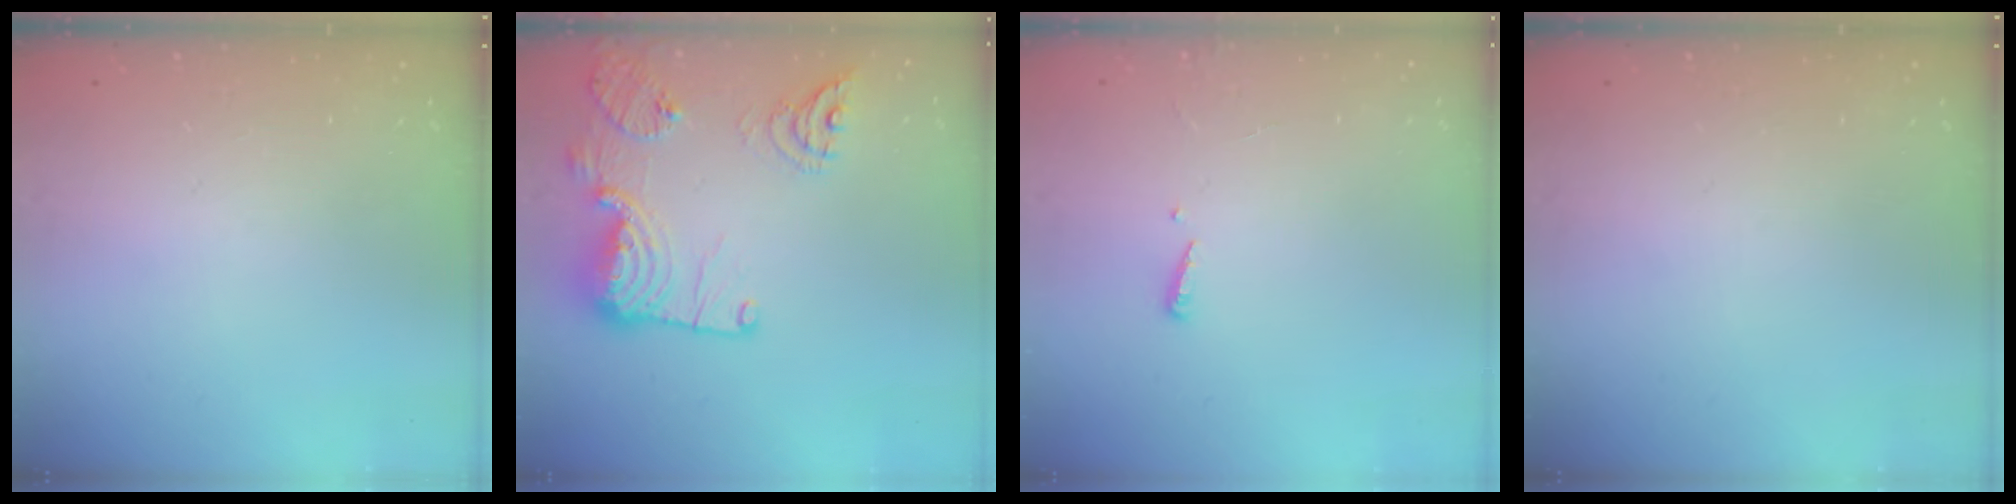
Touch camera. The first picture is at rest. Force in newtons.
{"total": 19.1, "press": 18.3, "slide": 5.5}
{"total": 2.4, "press": 2.4, "slide": 0.2}
{"total": 0.0}